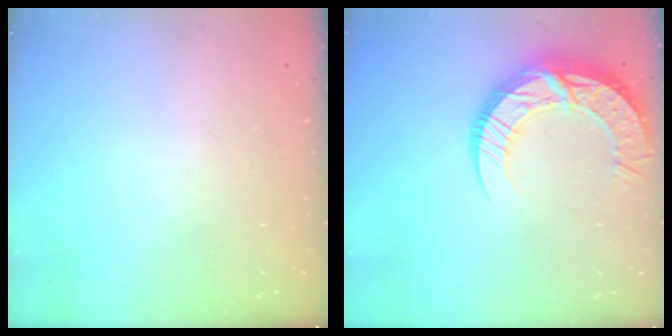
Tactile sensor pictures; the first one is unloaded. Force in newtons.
{"total": 16.6, "press": 16.5, "slide": 1.4}